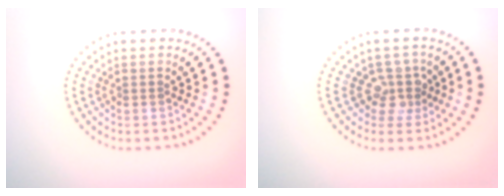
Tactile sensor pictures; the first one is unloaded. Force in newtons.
{"total": 2.4, "press": 1.9, "slide": 1.5}